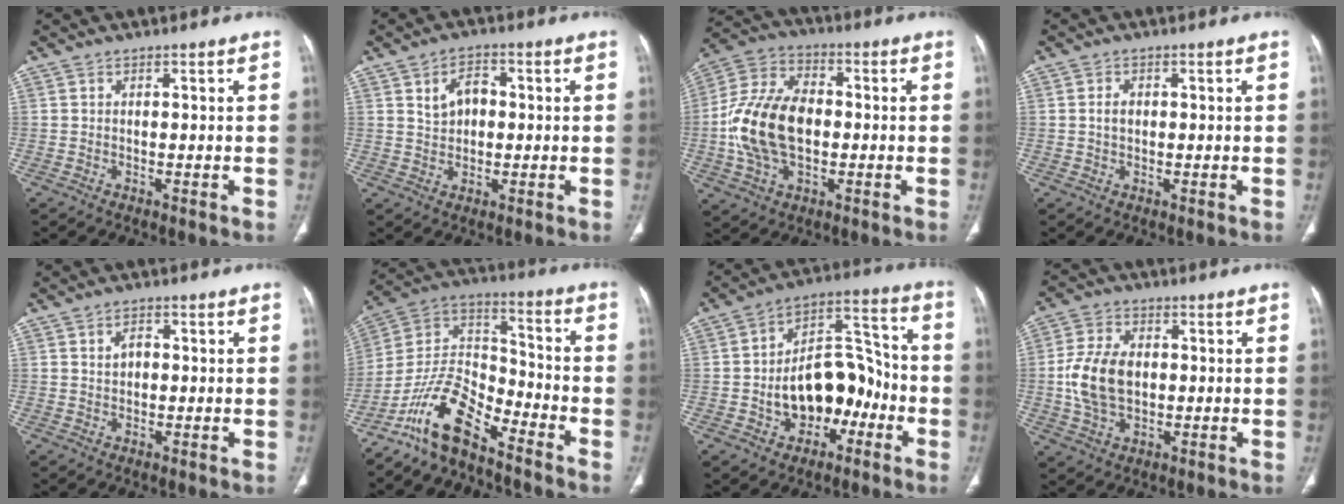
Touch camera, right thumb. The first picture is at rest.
{"total": 5.6, "force": [1.1, 4.0, 3.8], "torque": [-0.048, 0.007, 0.018]}
{"total": 16.9, "force": [-1.4, 10.9, 12.8], "torque": [-0.247, 0.025, -0.022]}
{"total": 2.0, "force": [0.1, 1.5, 1.3], "torque": [-0.019, 0.006, 0.003]}
{"total": 2.6, "force": [0.5, 1.8, 1.8], "torque": [-0.025, 0.005, 0.011]}
{"total": 13.2, "force": [-10.0, 4.7, 7.3], "torque": [-0.132, 0.085, -0.195]}
{"total": 15.8, "force": [-4.3, 10.3, 11.2], "torque": [-0.127, 0.056, -0.065]}
{"total": 9.7, "force": [-0.1, 6.5, 7.2], "torque": [-0.140, 0.007, 0.000]}